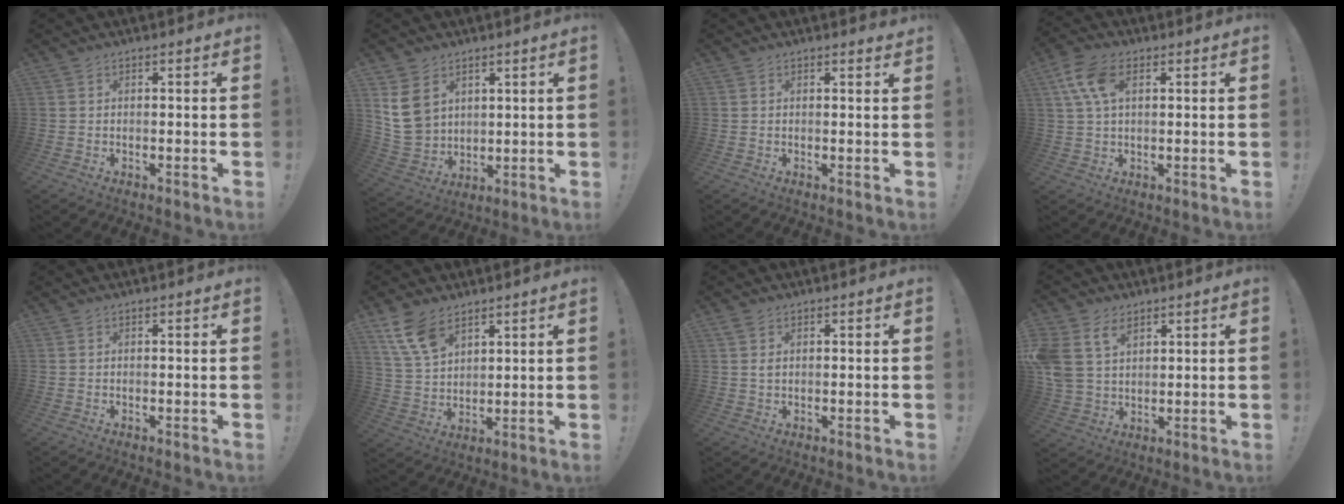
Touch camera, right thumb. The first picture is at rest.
{"total": 10.8, "force": [5.1, 8.3, 4.6], "torque": [-0.076, -0.025, 0.107]}
{"total": 0.8, "force": [0.8, 0.2, 0.2], "torque": [0.006, -0.004, 0.013]}
{"total": 9.6, "force": [3.2, 5.4, 7.3], "torque": [-0.148, 0.005, 0.063]}
{"total": 0.0}
{"total": 10.3, "force": [6.6, 5.5, 5.6], "torque": [-0.106, -0.029, 0.131]}
{"total": 1.8, "force": [0.9, 1.1, 1.1], "torque": [-0.022, 0.003, 0.016]}
{"total": 9.8, "force": [5.3, 6.6, 5.0], "torque": [-0.121, -0.018, 0.106]}